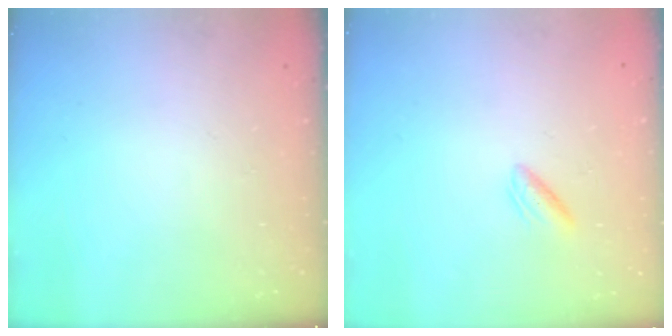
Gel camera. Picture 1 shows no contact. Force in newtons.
{"total": 2.1, "press": 1.9, "slide": 0.9}